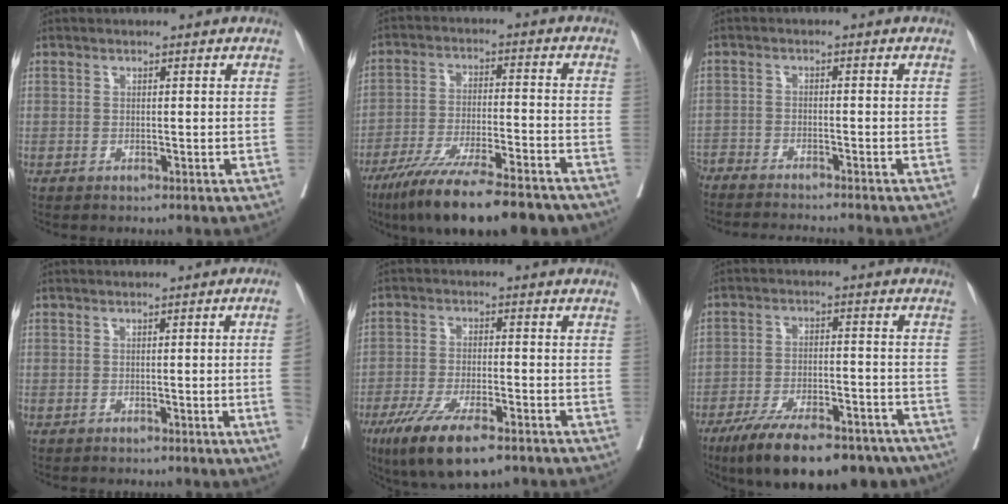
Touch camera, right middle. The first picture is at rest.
{"total": 18.5, "force": [-14.6, 2.7, 11.0], "torque": [-0.155, -0.024, -0.232]}
{"total": 11.0, "force": [-10.4, 0.3, 3.7], "torque": [-0.046, -0.012, -0.160]}
{"total": 4.2, "force": [-0.7, -0.9, 4.0], "torque": [-0.048, 0.003, -0.009]}
{"total": 11.4, "force": [-7.4, 2.7, 8.3], "torque": [-0.149, -0.023, -0.124]}
{"total": 19.5, "force": [-14.9, 6.0, 11.0], "torque": [-0.143, 0.002, -0.221]}